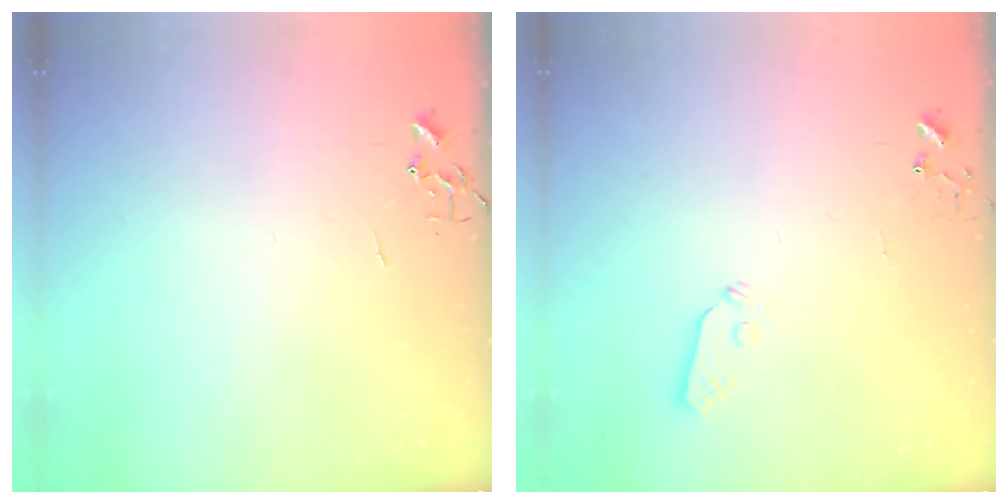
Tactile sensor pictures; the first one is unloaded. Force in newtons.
{"total": 4.6, "press": 4.6, "slide": 0.3}